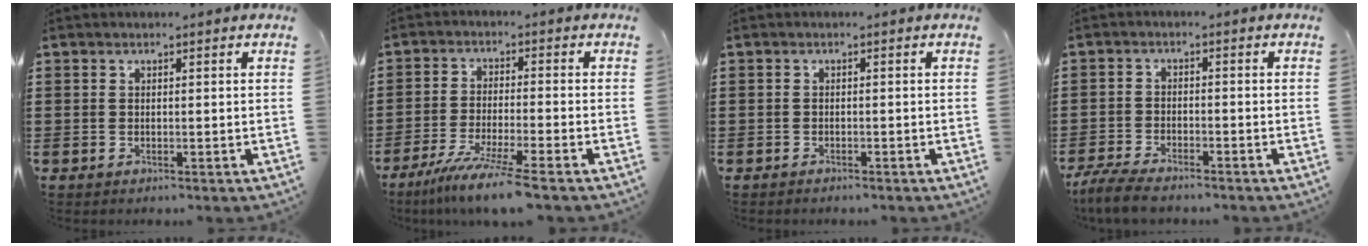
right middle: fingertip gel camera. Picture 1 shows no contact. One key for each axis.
{"total": 6.8, "fx": -5.5, "fy": -0.6, "fz": 4.0, "tx": -0.080, "ty": -0.023, "tz": -0.105}
{"total": 0.8, "fx": -0.7, "fy": 0.3, "fz": 0.0, "tx": 0.000, "ty": 0.002, "tz": -0.017}
{"total": 4.6, "fx": -4.2, "fy": 0.6, "fz": 1.6, "tx": -0.047, "ty": -0.007, "tz": -0.088}